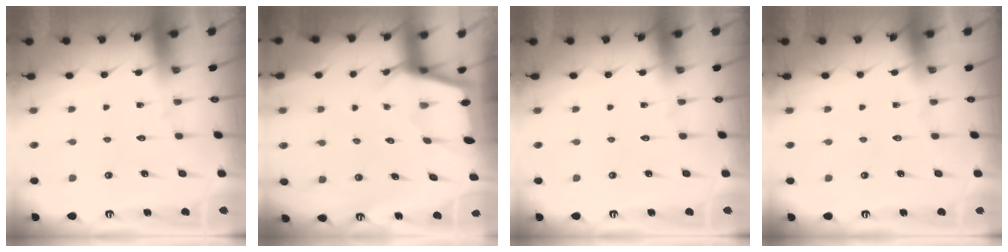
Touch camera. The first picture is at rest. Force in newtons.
{"total": 2.1, "press": 2.1, "slide": 0.1}
{"total": 0.0}
{"total": 0.0}